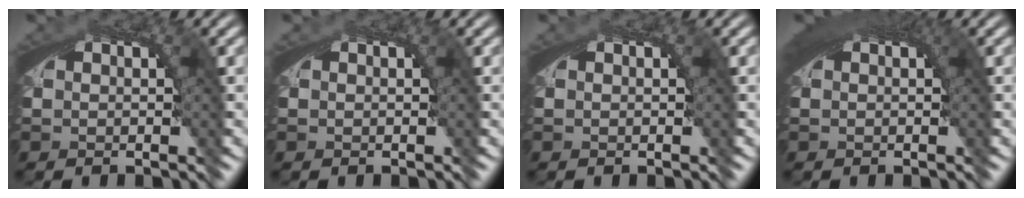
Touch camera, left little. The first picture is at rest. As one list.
[{"total": 0.0}, {"total": 0.0}, {"total": 2.9, "force": [1.2, 0.7, 2.6], "torque": [-0.030, 0.011, 0.016]}]